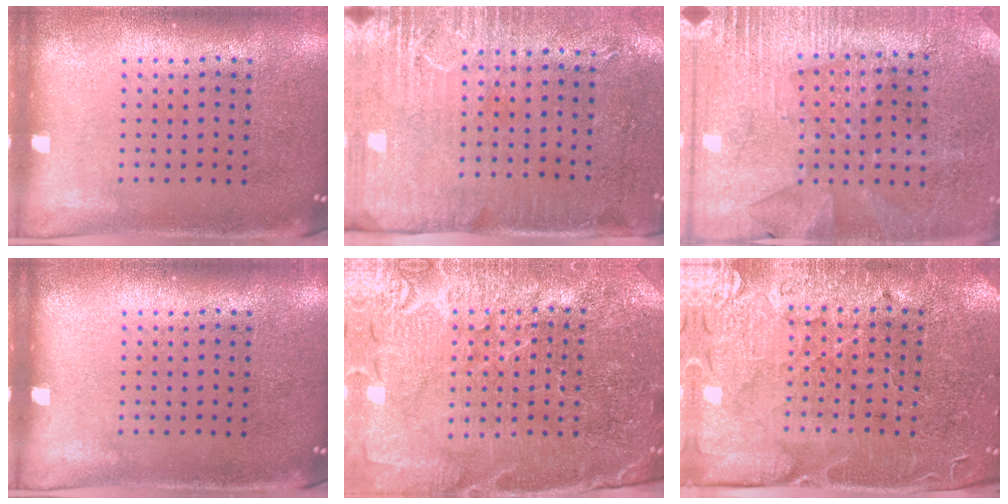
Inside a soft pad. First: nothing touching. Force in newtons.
{"total": 2.9, "press": 2.4, "slide": 1.6}
{"total": 2.8, "press": 2.7, "slide": 0.6}
{"total": 0.0}
{"total": 4.1, "press": 4.0, "slide": 1.2}
{"total": 3.6, "press": 3.4, "slide": 1.0}